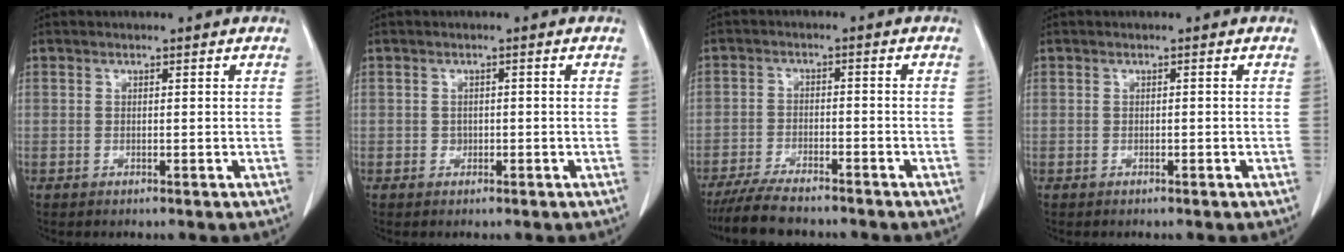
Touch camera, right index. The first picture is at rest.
{"total": 0.8, "force": [-0.3, 0.7, 0.3], "torque": [0.001, 0.003, -0.006]}
{"total": 8.0, "force": [-7.0, 1.2, 3.7], "torque": [-0.064, -0.021, -0.121]}
{"total": 0.0}